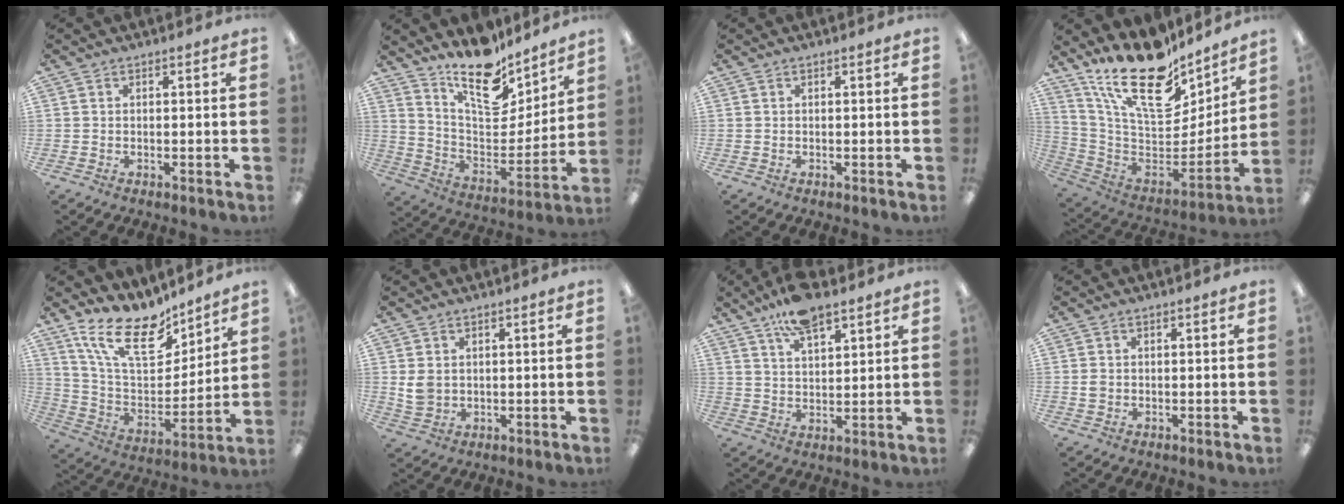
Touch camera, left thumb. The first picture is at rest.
{"total": 17.4, "force": [14.2, 6.4, 7.7], "torque": [-0.136, -0.112, 0.250]}
{"total": 0.0}
{"total": 23.2, "force": [16.8, 9.5, 12.9], "torque": [-0.229, -0.121, 0.295]}
{"total": 18.6, "force": [13.6, 7.8, 10.0], "torque": [-0.194, -0.083, 0.245]}
{"total": 4.1, "force": [1.1, 3.2, 2.3], "torque": [-0.043, -0.002, 0.021]}
{"total": 9.5, "force": [7.2, 3.1, 5.2], "torque": [-0.094, -0.031, 0.130]}
{"total": 1.2, "force": [0.1, 1.0, 0.6], "torque": [-0.012, 0.004, 0.000]}